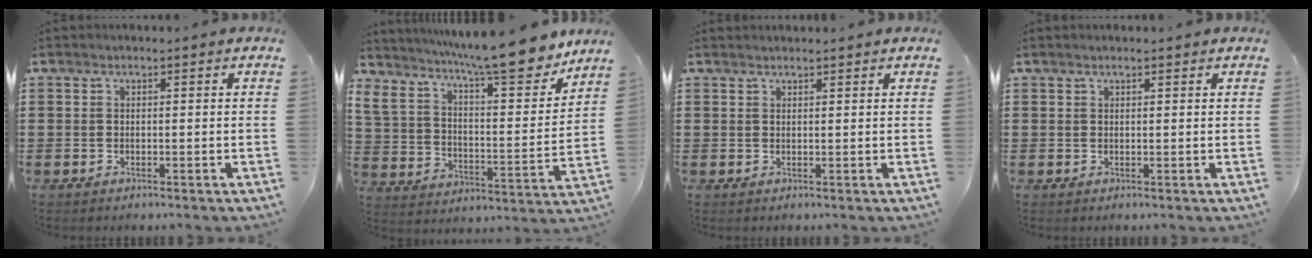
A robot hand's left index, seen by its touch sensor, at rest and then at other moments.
{"total": 12.7, "force": [10.9, 1.2, 6.4], "torque": [-0.138, -0.073, 0.182]}
{"total": 1.0, "force": [1.0, 0.1, 0.1], "torque": [-0.003, -0.001, 0.019]}
{"total": 0.7, "force": [0.6, 0.2, 0.4], "torque": [-0.008, 0.001, 0.011]}